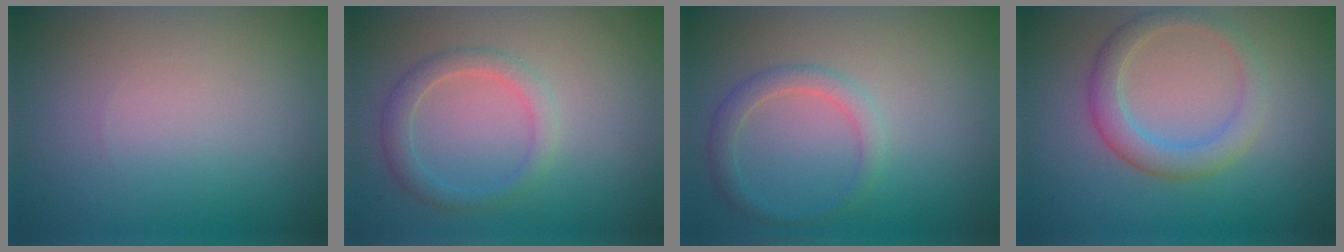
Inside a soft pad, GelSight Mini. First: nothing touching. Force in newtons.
{"total": 2.3, "press": 2.3, "slide": 0.1}
{"total": 1.9, "press": 1.9, "slide": 0.1}
{"total": 3.1, "press": 3.1, "slide": 0.2}